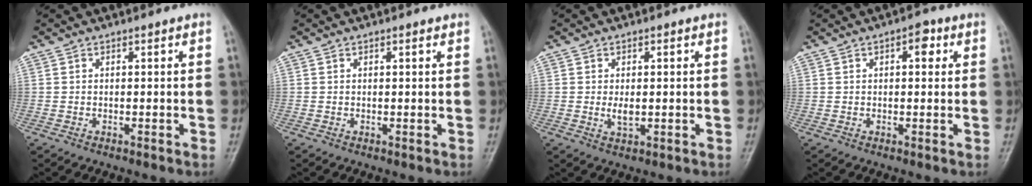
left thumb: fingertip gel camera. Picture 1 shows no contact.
{"total": 0.6, "force": [0.4, 0.2, 0.5], "torque": [-0.008, -0.001, 0.005]}
{"total": 2.6, "force": [-0.1, 1.3, 2.2], "torque": [-0.038, -0.006, 0.000]}
{"total": 3.4, "force": [1.2, 1.7, 2.7], "torque": [-0.025, 0.002, 0.011]}